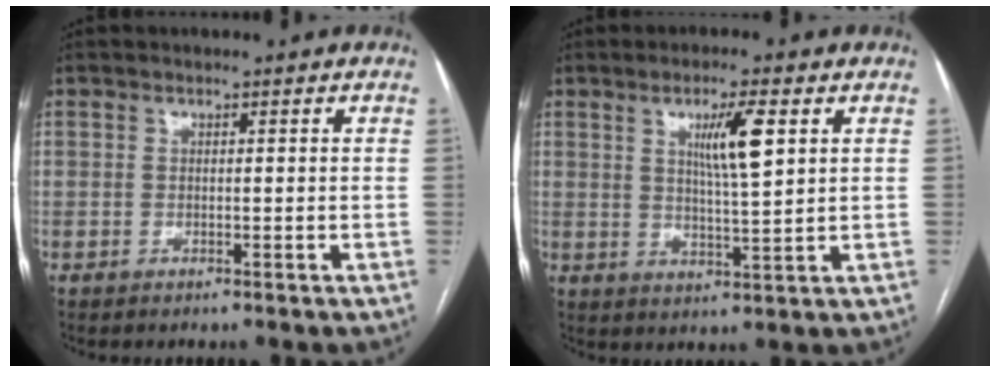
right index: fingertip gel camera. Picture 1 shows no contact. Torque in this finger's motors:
{"motor_torque": [0.70, 0.63, 0.52, 0.11]}